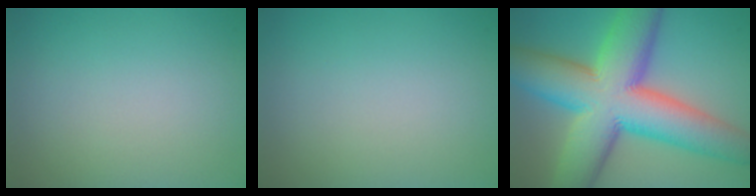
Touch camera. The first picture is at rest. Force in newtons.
{"total": 0.0}
{"total": 15.9, "press": 15.8, "slide": 0.4}